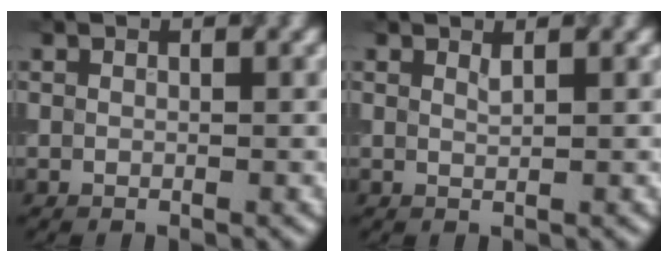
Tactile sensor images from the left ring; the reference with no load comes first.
{"total": 0.6, "force": [0.5, 0.1, 0.4], "torque": [-0.005, -0.002, 0.010]}